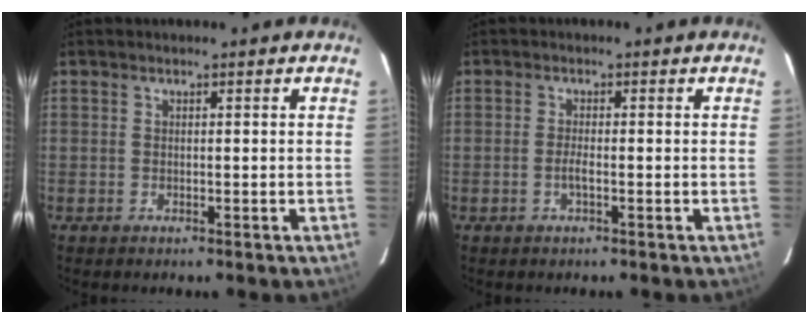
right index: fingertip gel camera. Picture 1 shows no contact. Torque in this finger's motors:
{"motor_torque": [0.27, -0.17, 0.20, 0.05]}